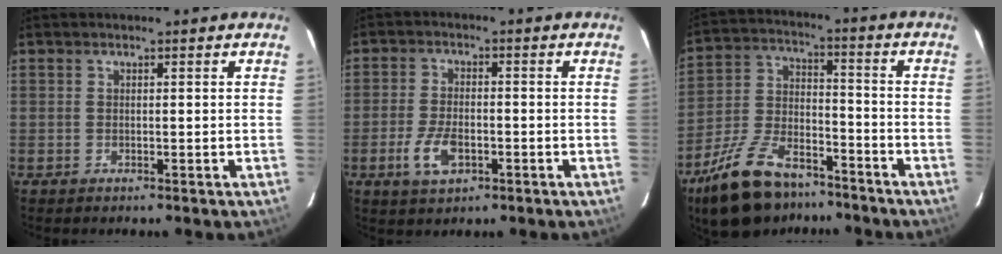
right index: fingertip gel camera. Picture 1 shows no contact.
{"total": 6.9, "force": [-2.7, 3.5, 5.3], "torque": [-0.118, -0.007, -0.047]}
{"total": 19.0, "force": [-13.7, 8.6, 9.9], "torque": [-0.209, 0.000, -0.230]}